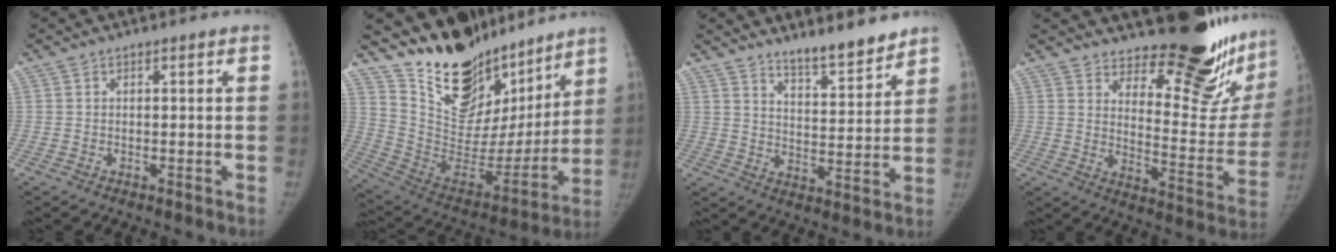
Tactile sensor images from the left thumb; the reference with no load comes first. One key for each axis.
{"total": 24.4, "fx": 19.6, "fy": 11.2, "fz": 9.4, "tx": -0.111, "ty": -0.114, "tz": 0.325}
{"total": 9.2, "fx": 8.0, "fy": 1.9, "fz": 4.2, "tx": -0.047, "ty": -0.063, "tz": 0.134}
{"total": 22.1, "fx": 18.0, "fy": 6.4, "fz": 11.0, "tx": -0.105, "ty": -0.166, "tz": 0.235}